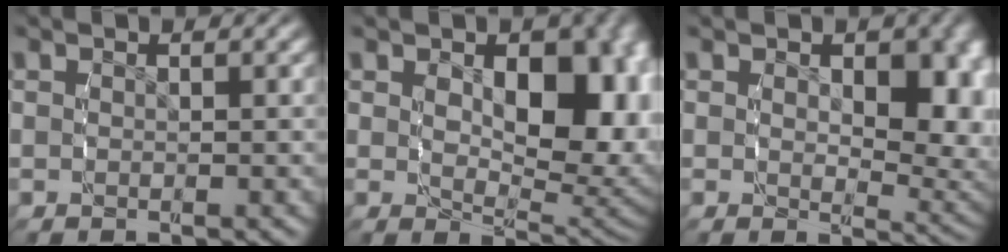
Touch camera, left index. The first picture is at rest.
{"total": 9.6, "force": [1.0, 5.5, 7.8], "torque": [-0.107, -0.029, 0.026]}
{"total": 5.6, "force": [0.9, 3.1, 4.6], "torque": [-0.063, -0.024, 0.021]}